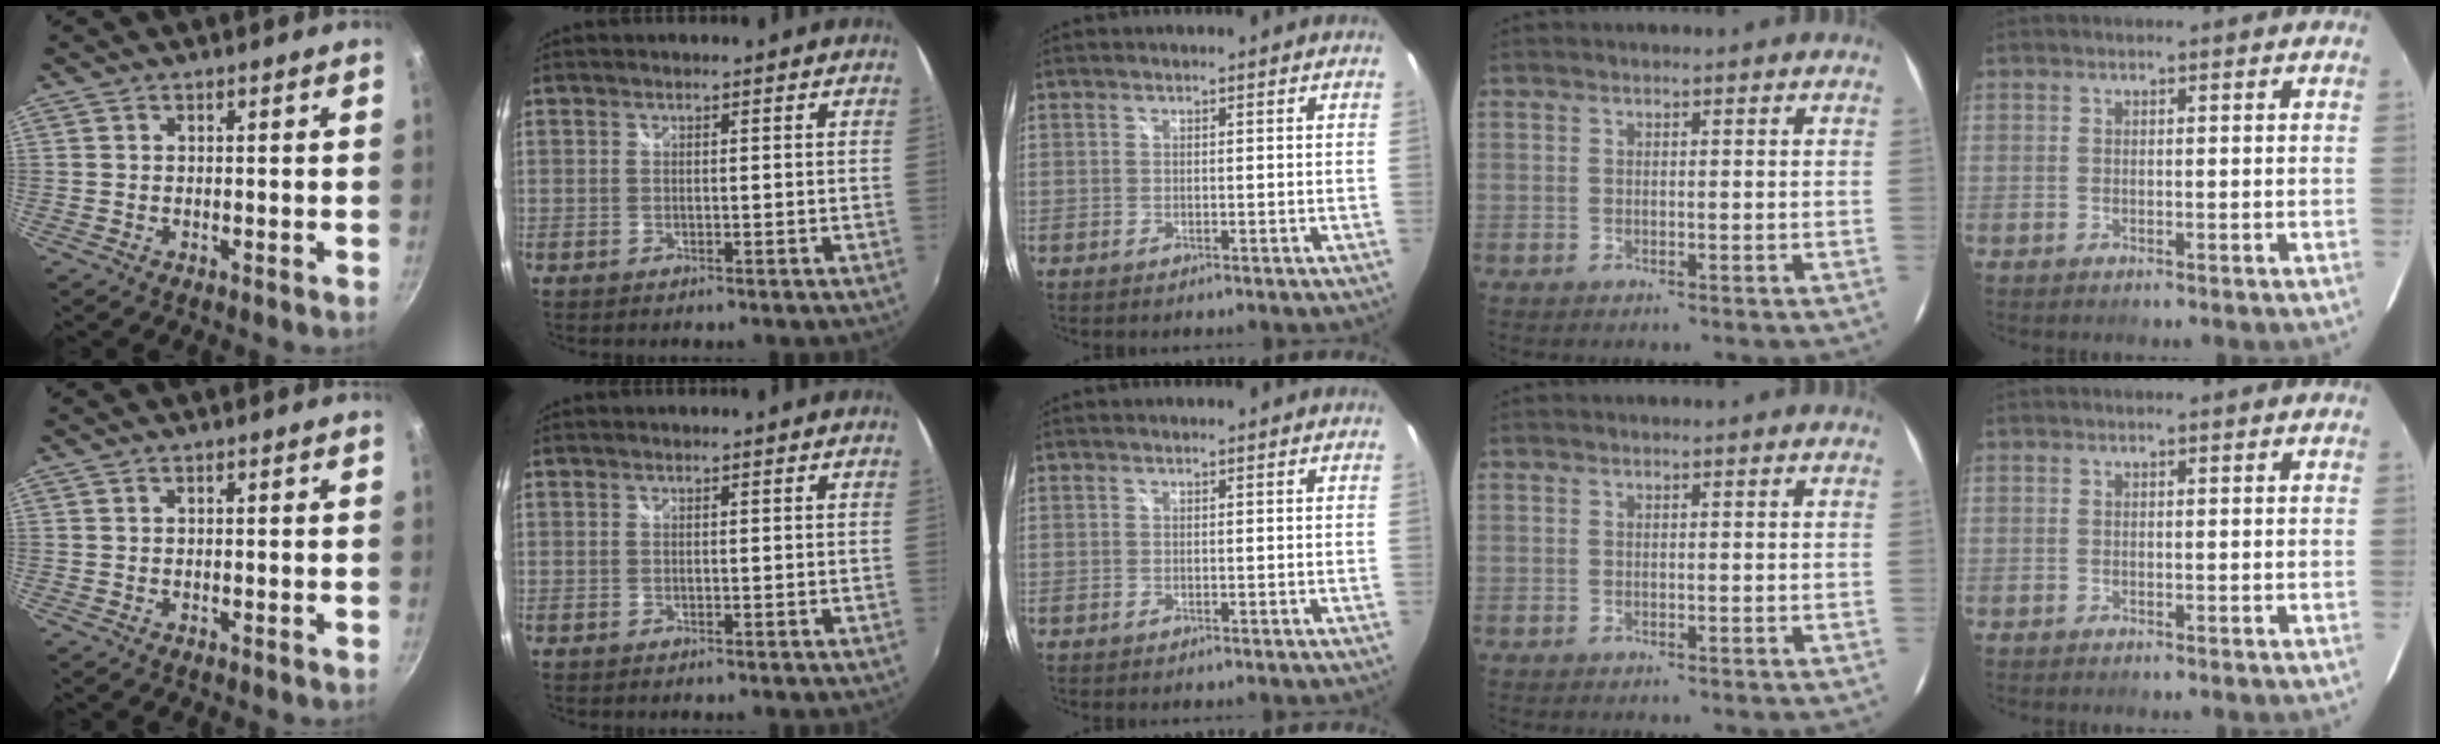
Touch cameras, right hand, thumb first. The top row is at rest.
{}